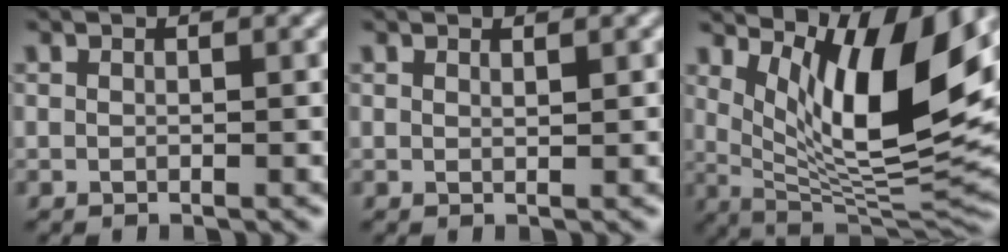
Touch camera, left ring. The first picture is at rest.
{"total": 0.6, "force": [0.5, 0.0, 0.2], "torque": [-0.001, -0.001, 0.010]}
{"total": 11.1, "force": [4.6, 3.0, 9.6], "torque": [-0.150, -0.020, 0.092]}